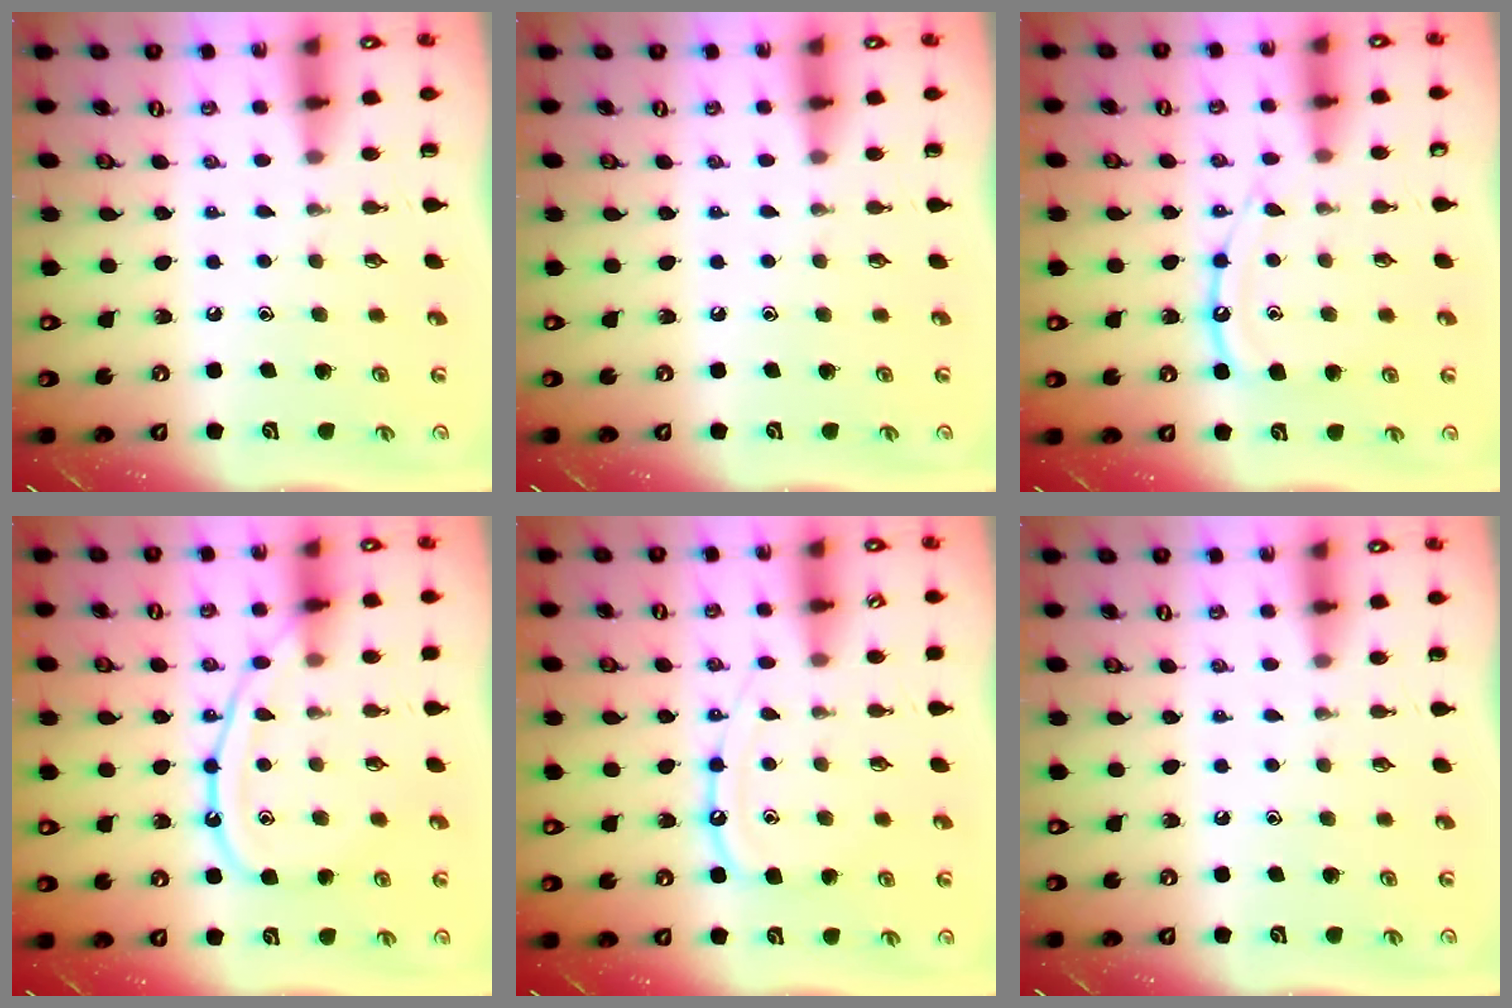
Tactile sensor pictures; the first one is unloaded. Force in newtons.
{"total": 0.0}
{"total": 12.0, "press": 11.9, "slide": 1.1}
{"total": 12.1, "press": 12.0, "slide": 1.5}
{"total": 10.7, "press": 10.7, "slide": 1.0}
{"total": 0.0}